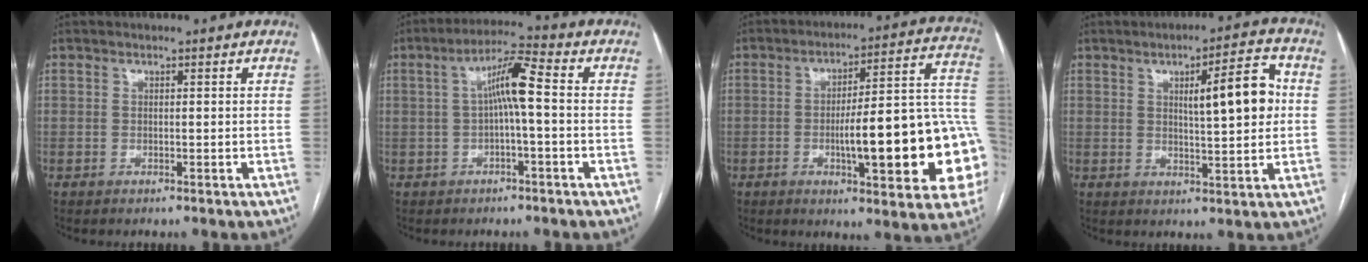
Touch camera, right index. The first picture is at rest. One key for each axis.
{"total": 6.7, "fx": 0.1, "fy": 0.5, "fz": 6.6, "tx": -0.119, "ty": 0.024, "tz": 0.002}
{"total": 22.0, "fx": -4.2, "fy": 3.8, "fz": 21.2, "tx": -0.206, "ty": 0.029, "tz": -0.048}
{"total": 9.3, "fx": 1.8, "fy": 1.6, "fz": 9.0, "tx": -0.130, "ty": 0.014, "tz": 0.029}